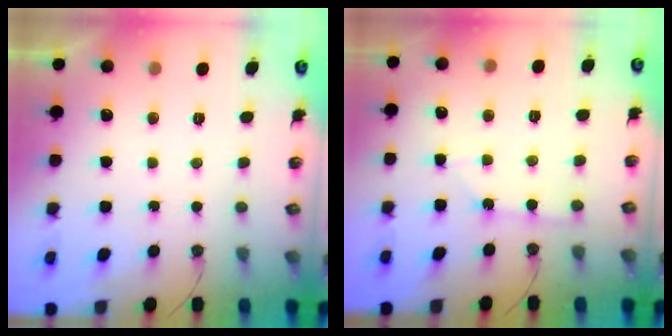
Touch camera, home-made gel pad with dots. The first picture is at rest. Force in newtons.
{"total": 1.3, "press": 1.3, "slide": 0.2}